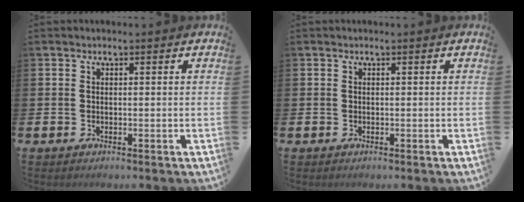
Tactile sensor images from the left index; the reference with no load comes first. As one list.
[{"total": 0.0}]